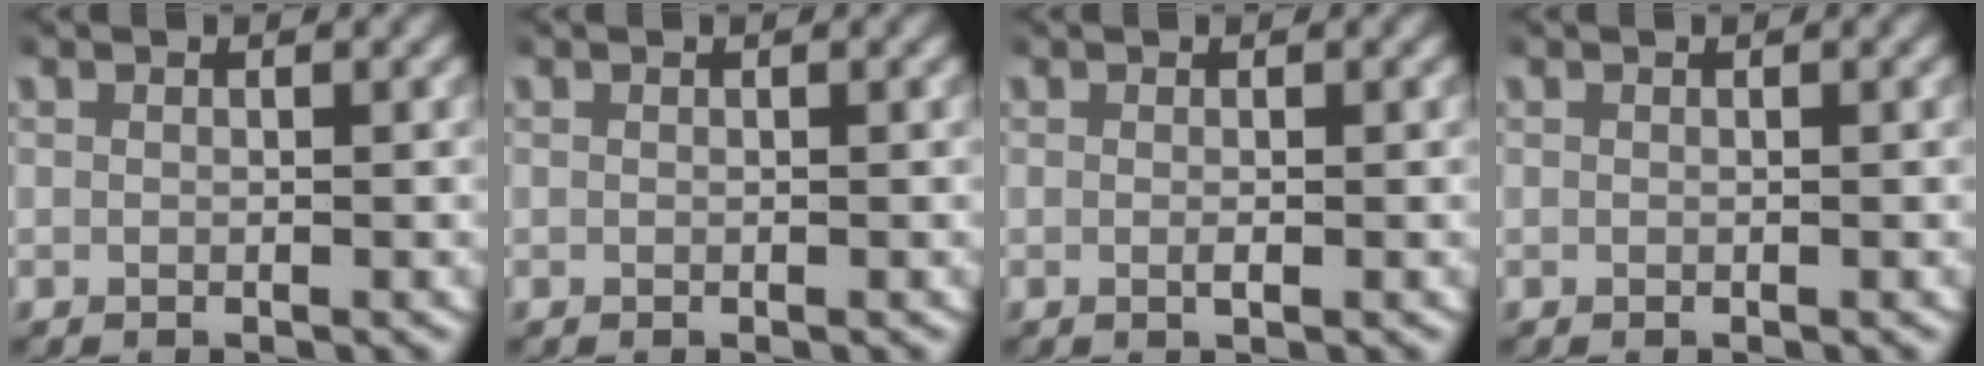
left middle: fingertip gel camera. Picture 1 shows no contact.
{"total": 0.0}
{"total": 0.6, "force": [0.0, 0.1, 0.5], "torque": [-0.010, -0.001, -0.001]}
{"total": 0.0}